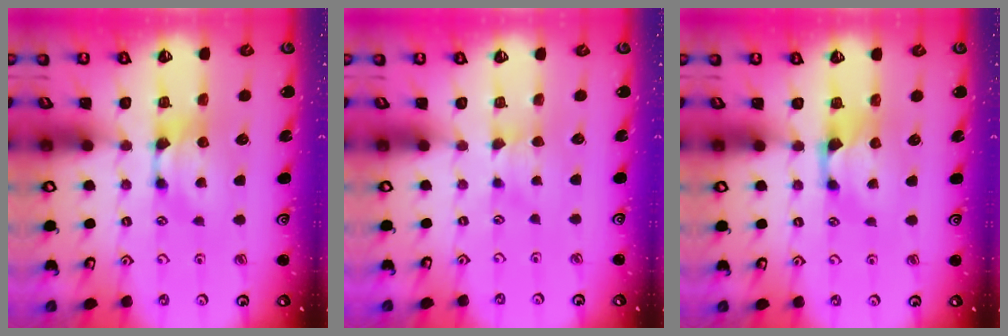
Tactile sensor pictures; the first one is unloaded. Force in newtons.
{"total": 2.5, "press": 2.5, "slide": 0.5}
{"total": 0.6, "press": 0.1, "slide": 0.6}